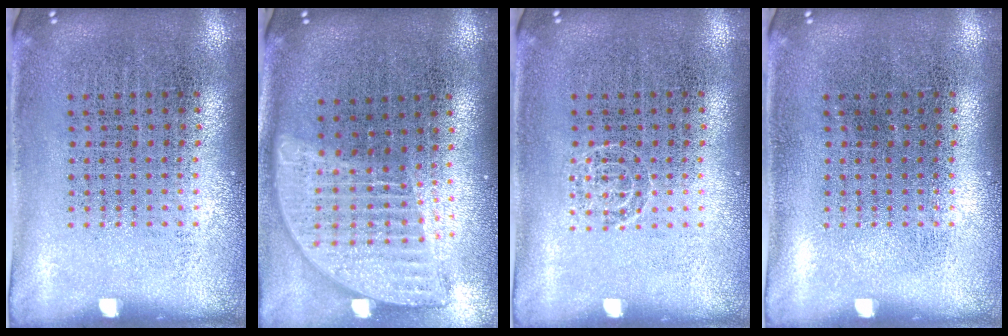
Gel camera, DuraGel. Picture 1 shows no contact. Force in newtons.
{"total": 2.0, "press": 1.6, "slide": 1.2}
{"total": 1.0, "press": 1.0, "slide": 0.1}
{"total": 0.0}